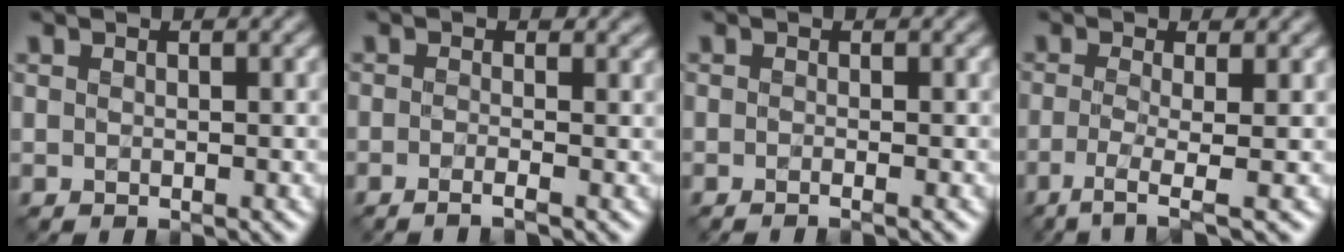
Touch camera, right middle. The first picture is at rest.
{"total": 1.6, "force": [-0.7, 0.4, 1.4], "torque": [-0.022, -0.004, -0.021]}
{"total": 1.3, "force": [-0.6, 0.5, 1.1], "torque": [-0.004, -0.010, -0.021]}
{"total": 3.5, "force": [-1.3, 0.7, 3.2], "torque": [-0.059, -0.008, -0.034]}